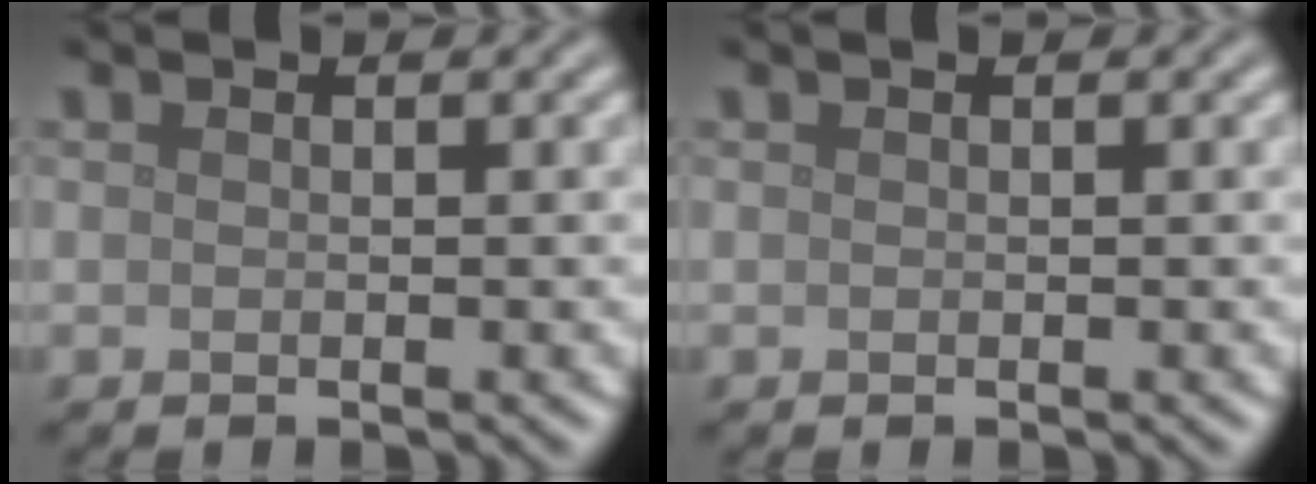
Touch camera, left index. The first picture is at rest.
{"total": 0.0}